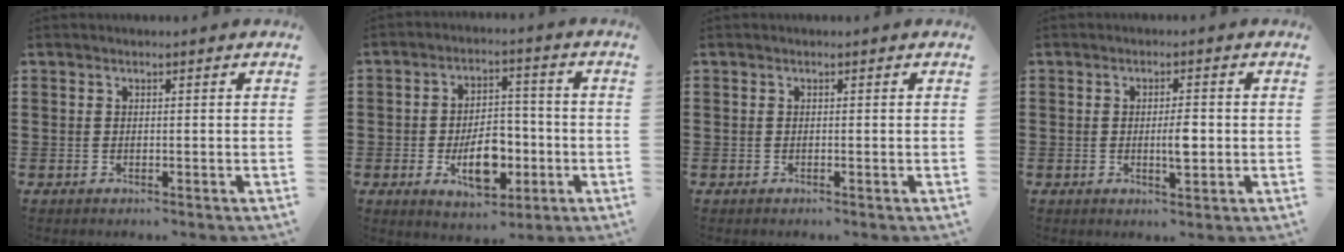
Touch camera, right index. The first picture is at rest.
{"total": 9.0, "force": [-2.6, 5.0, 7.0], "torque": [-0.104, 0.001, -0.047]}
{"total": 0.0}
{"total": 3.8, "force": [-0.3, 0.9, 3.7], "torque": [-0.057, -0.003, -0.008]}